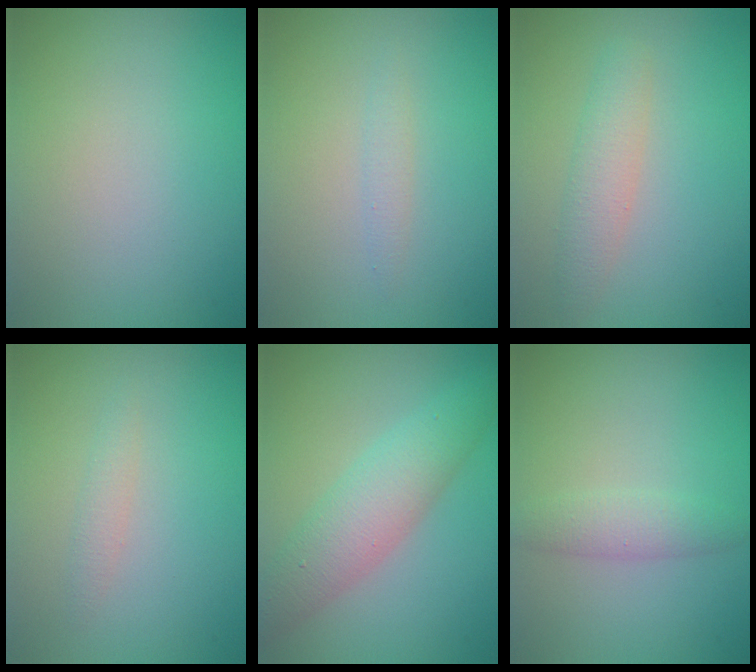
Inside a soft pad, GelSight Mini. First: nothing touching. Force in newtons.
{"total": 0.9, "press": 0.9, "slide": 0.2}
{"total": 2.5, "press": 2.5, "slide": 0.1}
{"total": 1.0, "press": 1.0, "slide": 0.0}
{"total": 4.6, "press": 4.6, "slide": 0.0}
{"total": 1.9, "press": 1.9, "slide": 0.0}